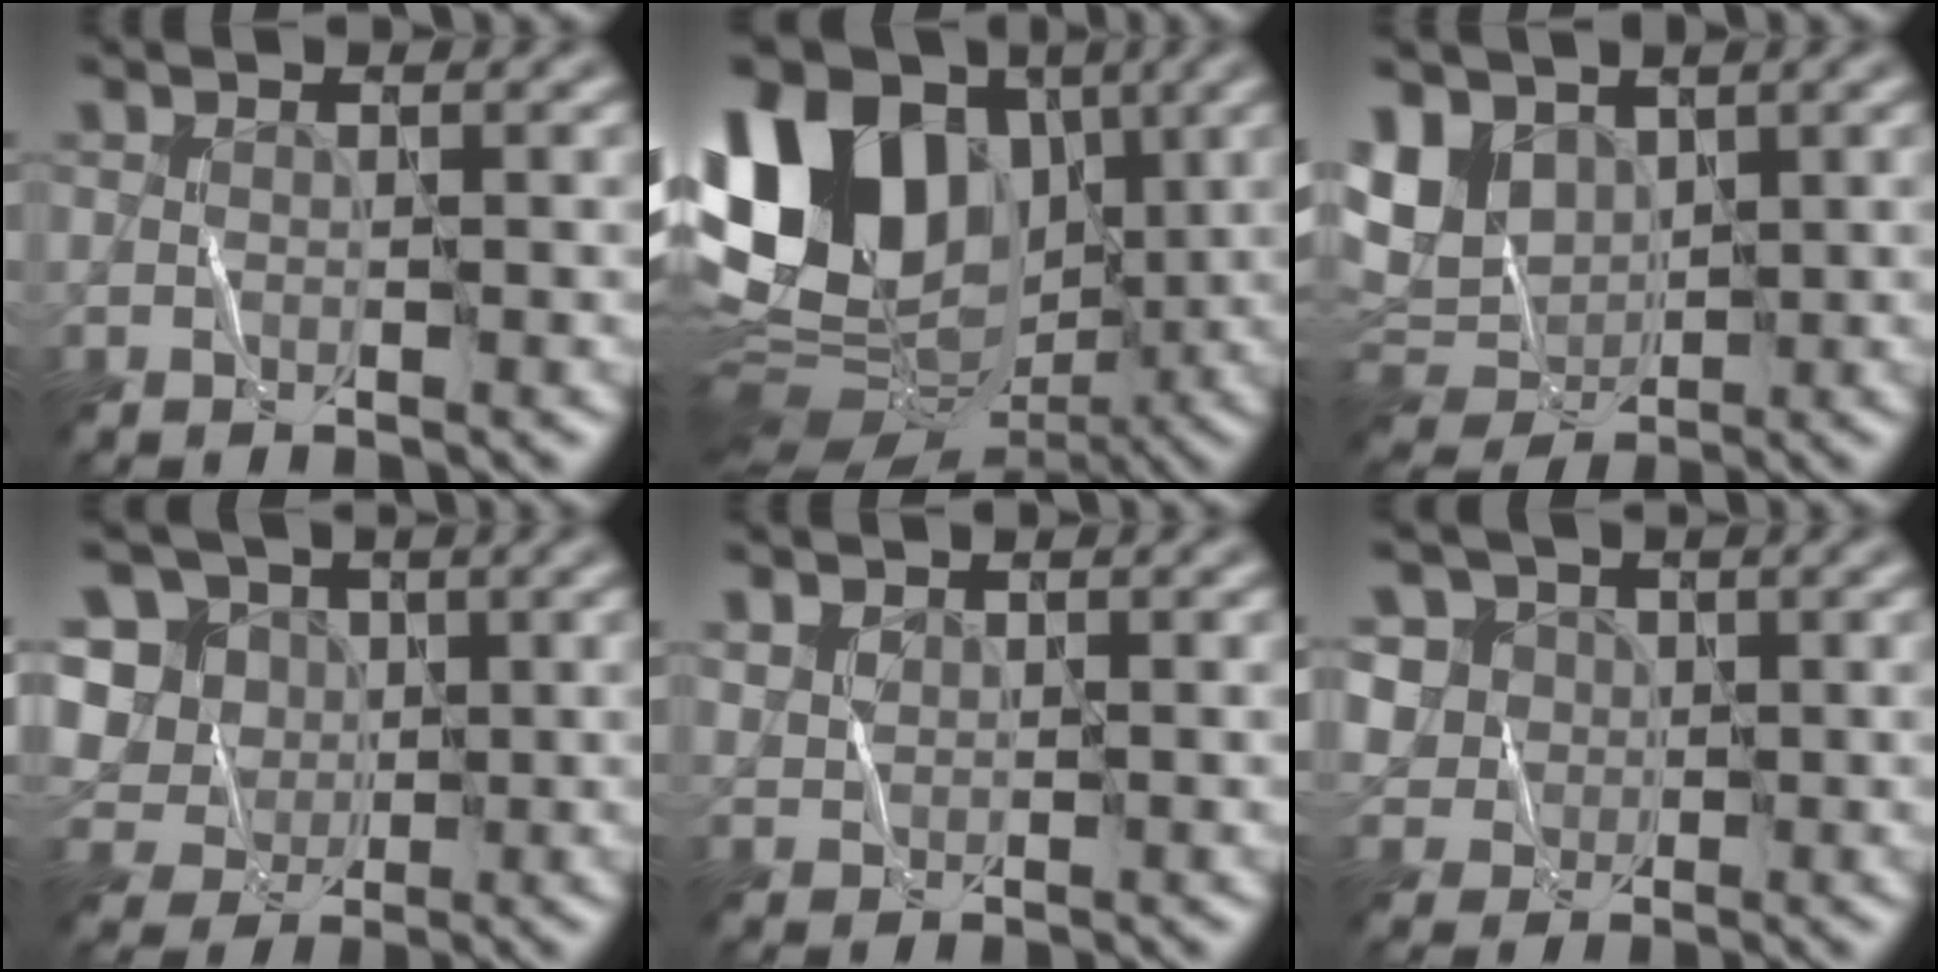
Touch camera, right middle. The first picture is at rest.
{"total": 14.6, "force": [3.0, 10.9, 9.2], "torque": [-0.179, 0.027, 0.037]}
{"total": 7.3, "force": [2.2, 5.4, 4.4], "torque": [-0.095, 0.004, 0.044]}
{"total": 10.3, "force": [2.7, 8.9, 4.4], "torque": [-0.109, 0.030, 0.031]}
{"total": 1.5, "force": [1.0, 0.9, 0.6], "torque": [-0.015, 0.000, 0.026]}
{"total": 5.3, "force": [2.2, 4.5, 1.7], "torque": [-0.032, 0.010, 0.035]}